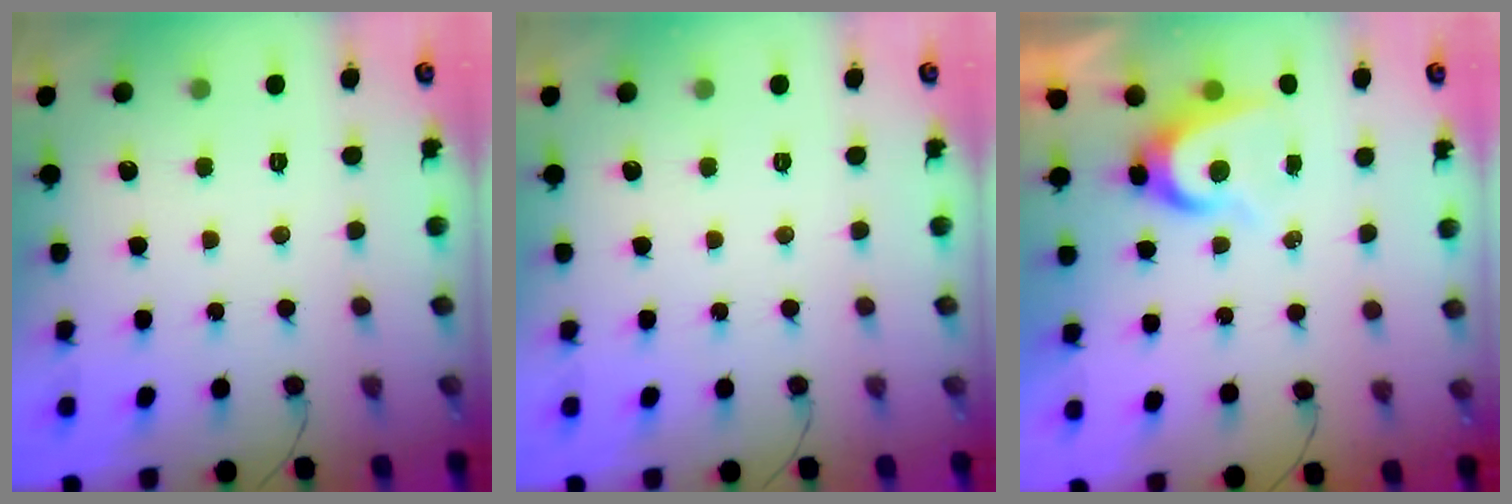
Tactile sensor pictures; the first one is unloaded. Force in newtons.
{"total": 0.0}
{"total": 6.7, "press": 6.7, "slide": 0.7}